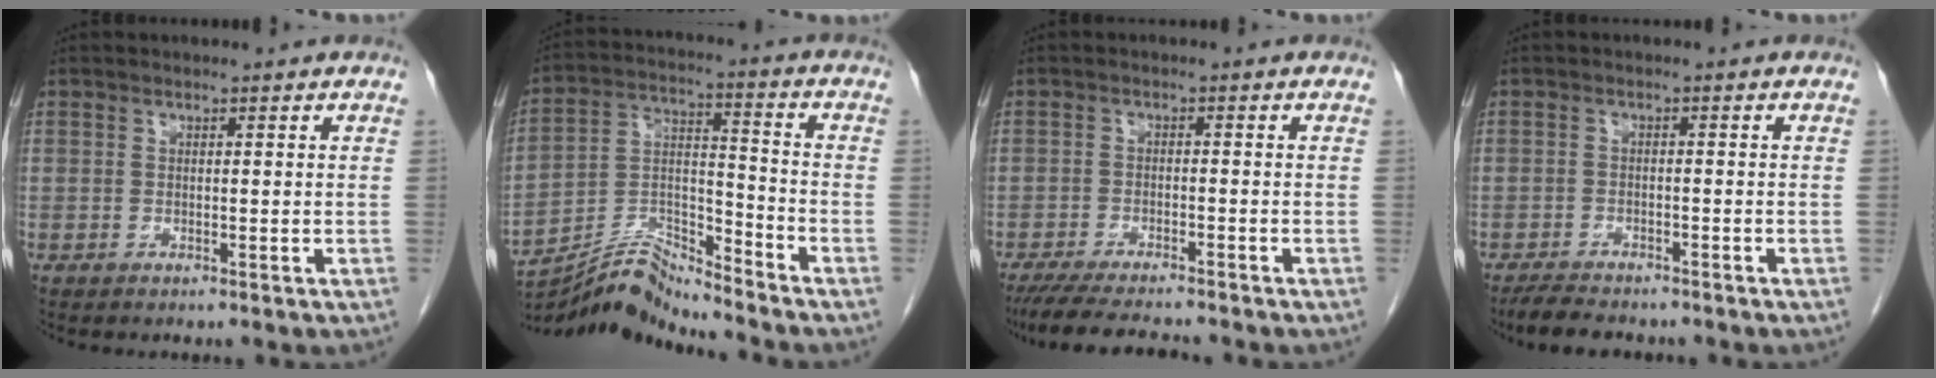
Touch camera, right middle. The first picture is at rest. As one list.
[{"total": 10.5, "force": [-10.4, -1.5, 0.8], "torque": [-0.025, 0.032, -0.195]}, {"total": 9.3, "force": [-8.2, 0.9, 4.1], "torque": [-0.065, -0.018, -0.130]}, {"total": 5.1, "force": [-4.5, 1.3, 2.0], "torque": [-0.037, -0.011, -0.072]}]